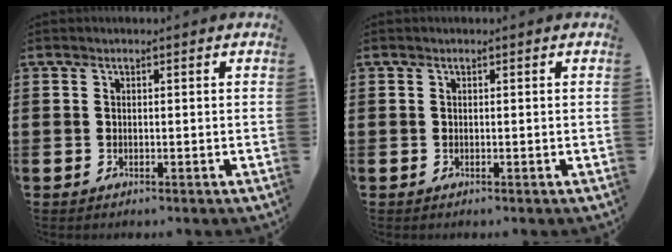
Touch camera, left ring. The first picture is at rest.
{"total": 0.0}